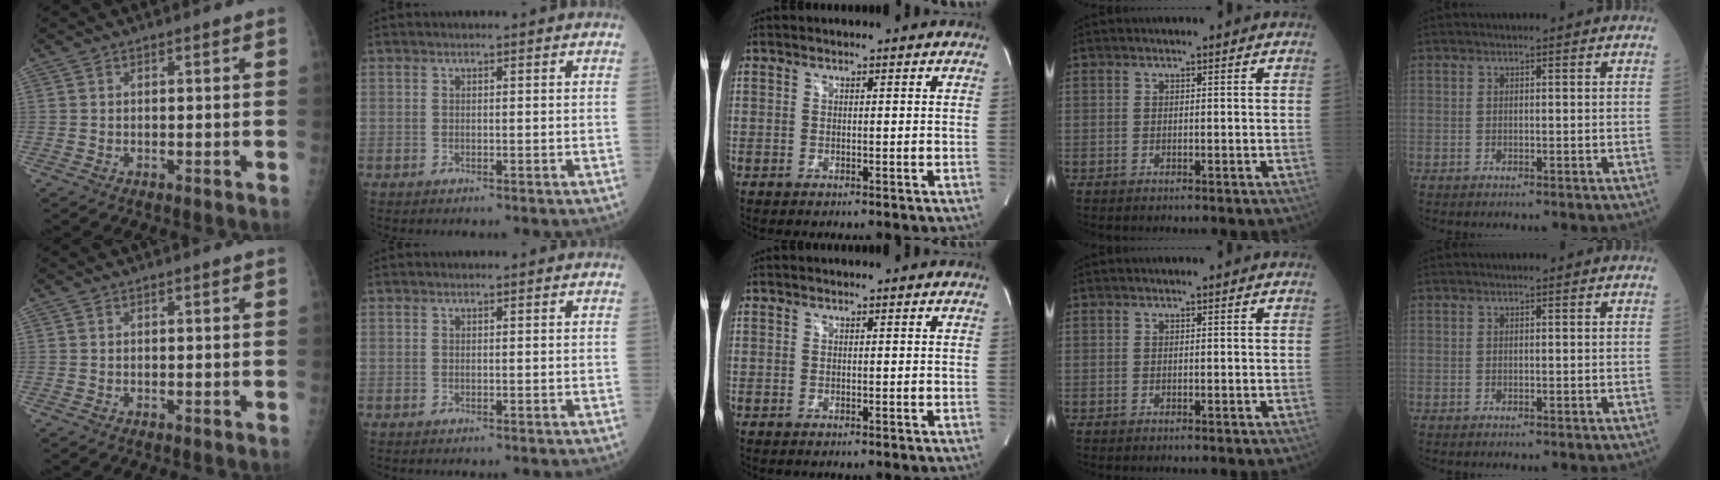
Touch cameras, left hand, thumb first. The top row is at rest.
{}